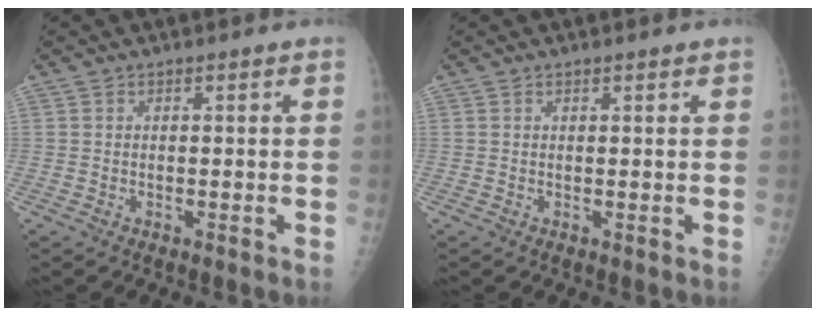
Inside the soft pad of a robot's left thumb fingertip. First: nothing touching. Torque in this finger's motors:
{"motor_torque": [-0.18, -0.03, 0.06, 0.06, 0.03]}